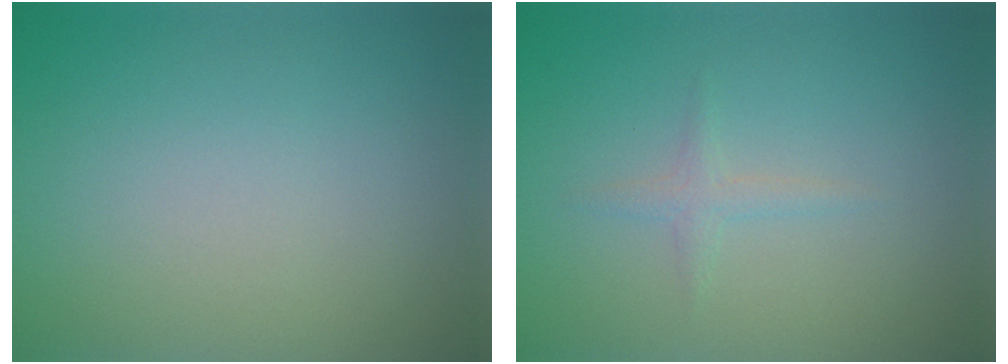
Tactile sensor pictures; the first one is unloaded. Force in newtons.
{"total": 1.1, "press": 1.1, "slide": 0.1}